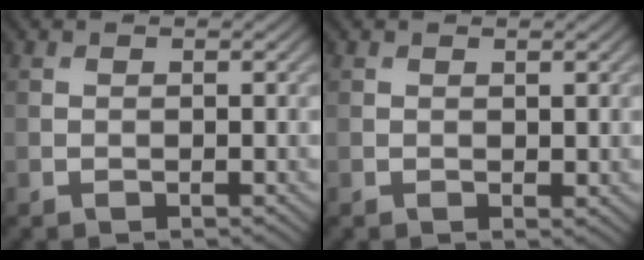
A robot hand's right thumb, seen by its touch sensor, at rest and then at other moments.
{"total": 0.6, "force": [0.3, 0.3, 0.4], "torque": [-0.003, 0.000, 0.006]}